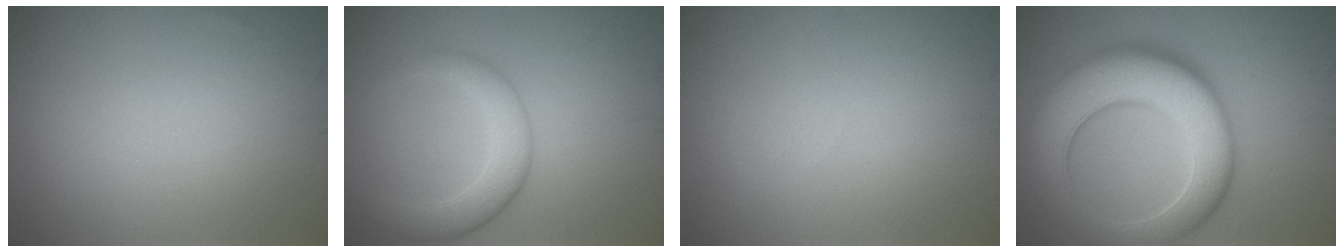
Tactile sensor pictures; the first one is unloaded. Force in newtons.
{"total": 4.1, "press": 4.1, "slide": 0.3}
{"total": 0.0}
{"total": 10.9, "press": 10.9, "slide": 0.2}